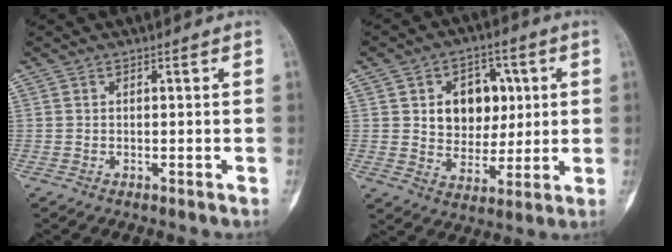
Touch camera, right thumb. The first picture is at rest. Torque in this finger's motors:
{"motor_torque": [-0.41, 0.57, 0.27, 0.18, 0.04]}